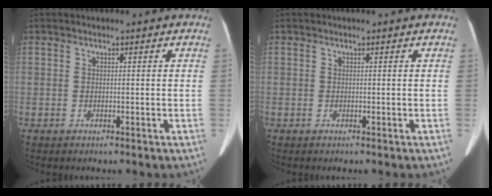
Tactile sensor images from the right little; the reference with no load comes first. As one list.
[{"total": 0.0}]